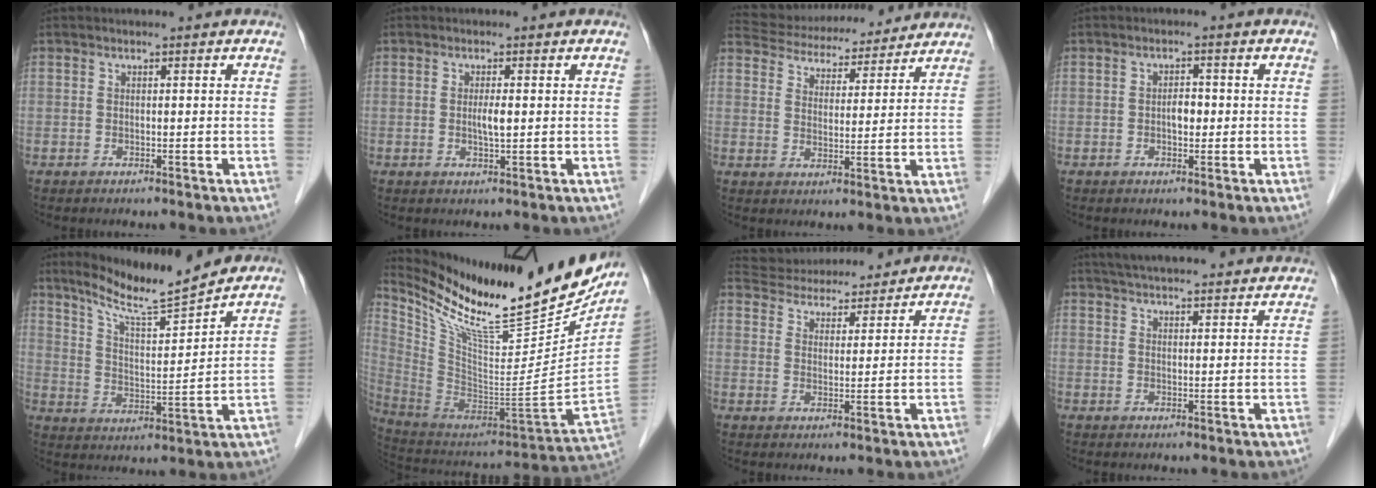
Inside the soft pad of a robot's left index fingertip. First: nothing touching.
{"total": 2.0, "force": [0.0, 0.3, 2.0], "torque": [-0.040, -0.002, 0.002]}
{"total": 15.4, "force": [14.4, 4.0, 3.5], "torque": [-0.057, 0.030, 0.207]}
{"total": 2.1, "force": [-0.3, 1.1, 1.8], "torque": [-0.027, 0.004, -0.004]}
{"total": 11.8, "force": [10.5, -0.3, 5.2], "torque": [-0.096, -0.004, 0.182]}
{"total": 28.1, "force": [23.2, 3.2, 15.6], "torque": [-0.268, -0.069, 0.368]}
{"total": 13.7, "force": [12.9, 3.2, 3.3], "torque": [-0.055, 0.033, 0.195]}
{"total": 21.2, "force": [19.6, 2.4, 7.7], "torque": [-0.118, 0.025, 0.255]}